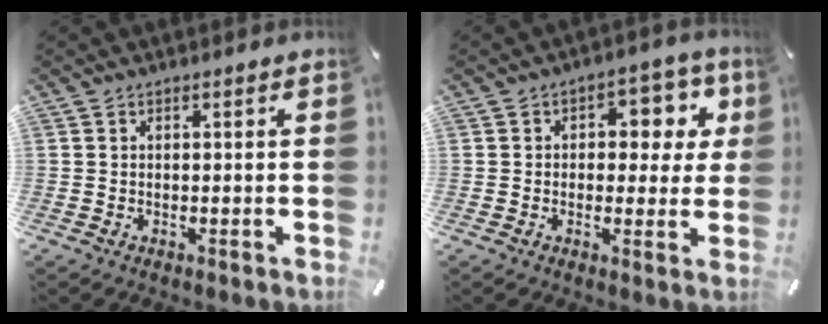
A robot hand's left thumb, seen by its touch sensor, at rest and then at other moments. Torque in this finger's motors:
{"motor_torque": [0.35, 0.08, 0.37, 0.19, -0.02]}